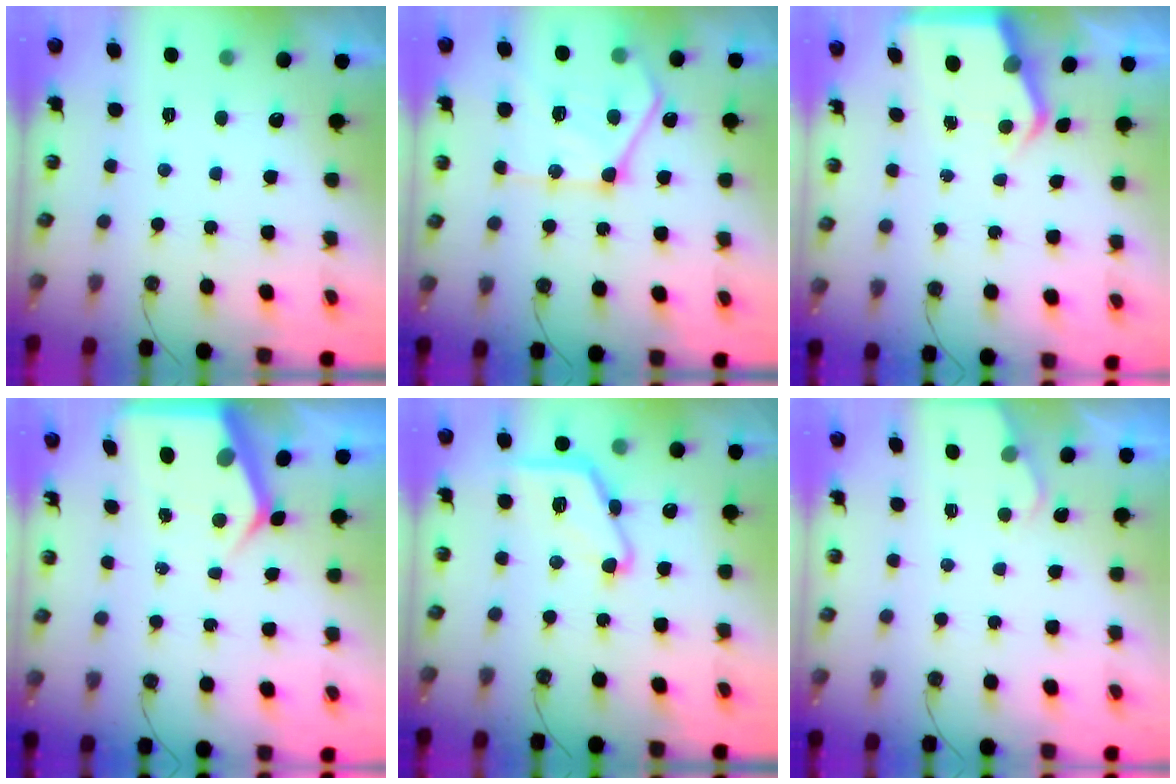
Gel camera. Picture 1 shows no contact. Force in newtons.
{"total": 18.8, "press": 18.7, "slide": 1.7}
{"total": 5.1, "press": 5.1, "slide": 0.5}
{"total": 6.7, "press": 6.6, "slide": 0.6}
{"total": 12.4, "press": 12.4, "slide": 0.1}
{"total": 3.2, "press": 3.1, "slide": 0.3}